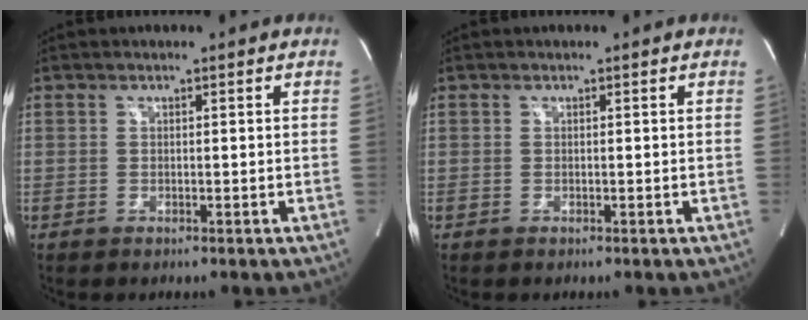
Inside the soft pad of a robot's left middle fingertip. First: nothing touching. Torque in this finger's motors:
{"motor_torque": [0.00, 0.00, 0.00, 0.00]}